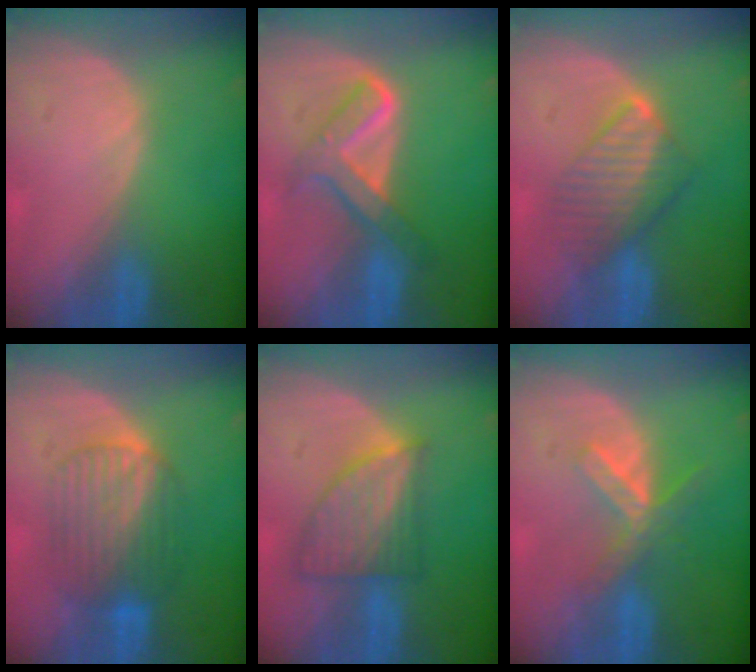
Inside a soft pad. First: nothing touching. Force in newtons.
{"total": 5.9, "press": 5.9, "slide": 0.2}
{"total": 6.5, "press": 6.5, "slide": 1.0}
{"total": 7.3, "press": 7.3, "slide": 0.3}
{"total": 7.4, "press": 6.7, "slide": 3.3}
{"total": 5.2, "press": 5.0, "slide": 1.7}